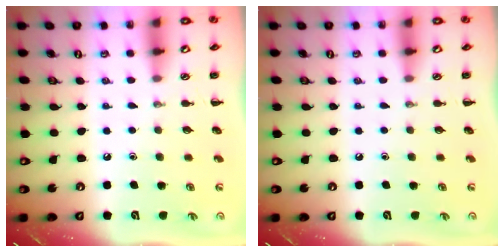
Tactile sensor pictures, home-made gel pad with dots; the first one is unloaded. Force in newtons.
{"total": 0.0}